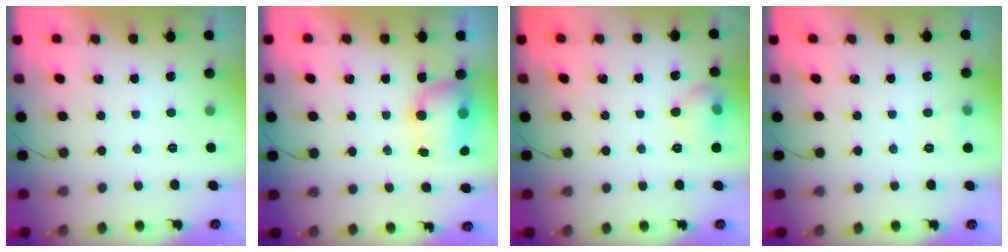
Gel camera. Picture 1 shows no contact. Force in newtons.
{"total": 11.2, "press": 9.0, "slide": 6.7}
{"total": 7.2, "press": 7.0, "slide": 1.3}
{"total": 7.1, "press": 3.1, "slide": 6.4}